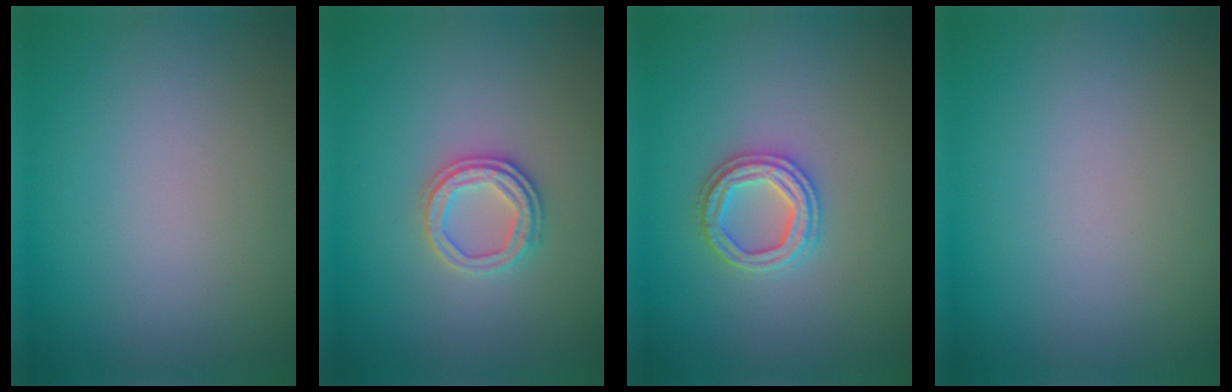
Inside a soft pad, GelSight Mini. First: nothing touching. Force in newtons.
{"total": 2.5, "press": 2.4, "slide": 0.6}
{"total": 2.7, "press": 2.6, "slide": 0.7}
{"total": 0.0}